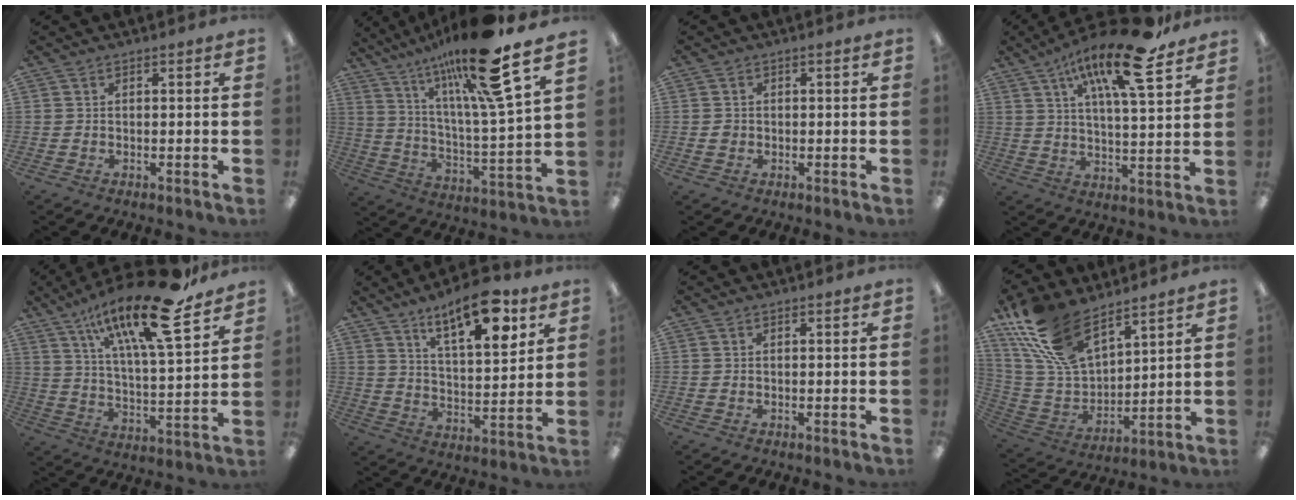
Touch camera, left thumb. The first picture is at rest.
{"total": 21.1, "force": [15.9, 1.8, 13.8], "torque": [-0.247, -0.092, 0.248]}
{"total": 1.3, "force": [-0.2, 1.2, 0.3], "torque": [-0.007, 0.005, -0.005]}
{"total": 18.7, "force": [11.3, 5.4, 14.0], "torque": [-0.224, -0.056, 0.177]}
{"total": 22.5, "force": [14.8, 5.9, 15.9], "torque": [-0.257, -0.087, 0.237]}
{"total": 14.6, "force": [10.1, 5.0, 9.3], "torque": [-0.136, -0.052, 0.168]}
{"total": 0.0}
{"total": 20.1, "force": [13.6, 9.8, 11.1], "torque": [-0.255, -0.059, 0.254]}